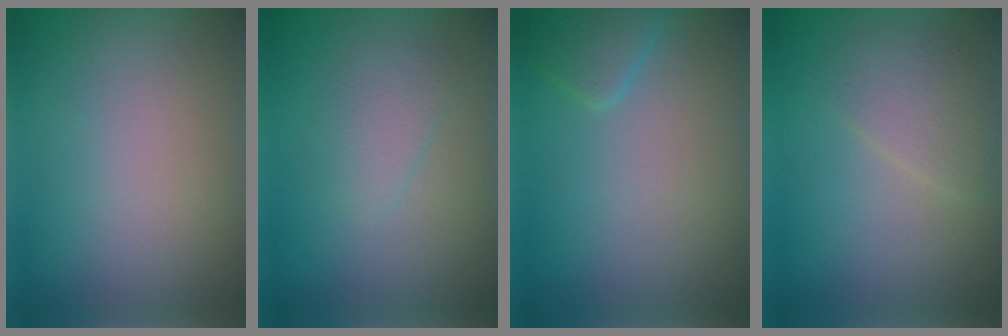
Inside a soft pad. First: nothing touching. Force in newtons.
{"total": 2.0, "press": 2.0, "slide": 0.1}
{"total": 1.8, "press": 1.8, "slide": 0.1}
{"total": 2.5, "press": 2.5, "slide": 0.1}